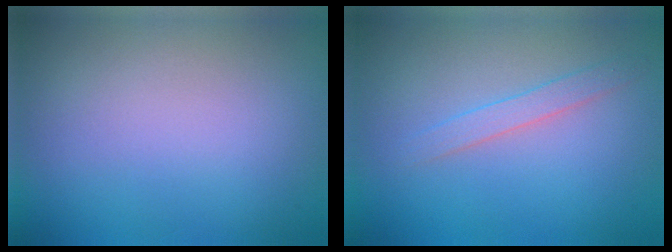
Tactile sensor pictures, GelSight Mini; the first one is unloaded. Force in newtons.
{"total": 1.5, "press": 1.5, "slide": 0.1}